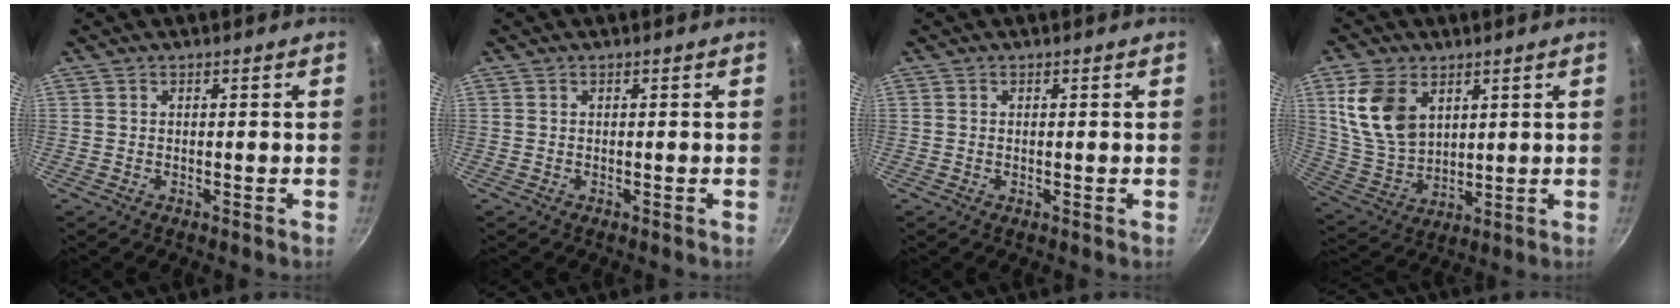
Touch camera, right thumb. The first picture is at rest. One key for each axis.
{"total": 0.0}
{"total": 0.0}
{"total": 13.1, "fx": 4.9, "fy": 8.7, "fz": 8.5, "tx": -0.144, "ty": -0.025, "tz": 0.114}